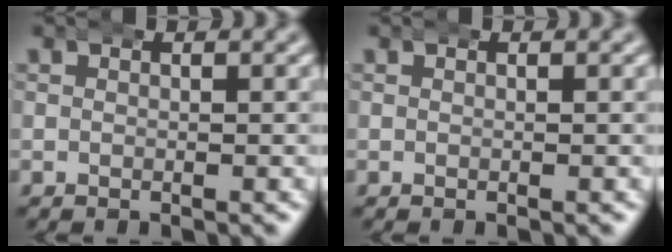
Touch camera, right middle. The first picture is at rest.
{"total": 0.0}